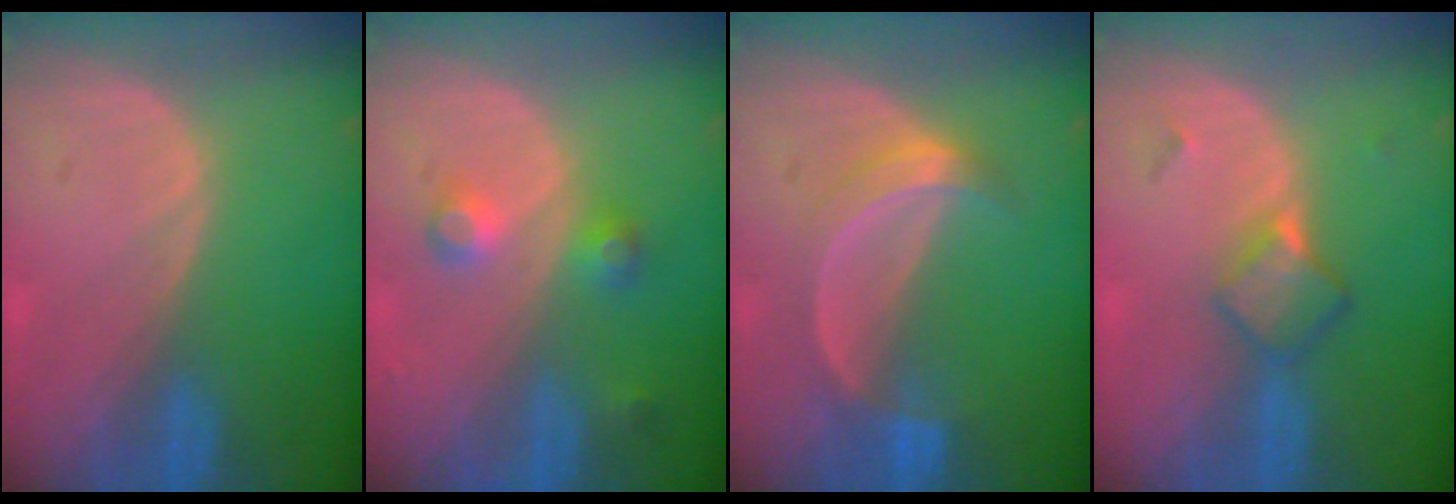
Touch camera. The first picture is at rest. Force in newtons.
{"total": 3.7, "press": 3.7, "slide": 0.5}
{"total": 5.0, "press": 5.0, "slide": 0.2}
{"total": 4.8, "press": 4.2, "slide": 2.4}